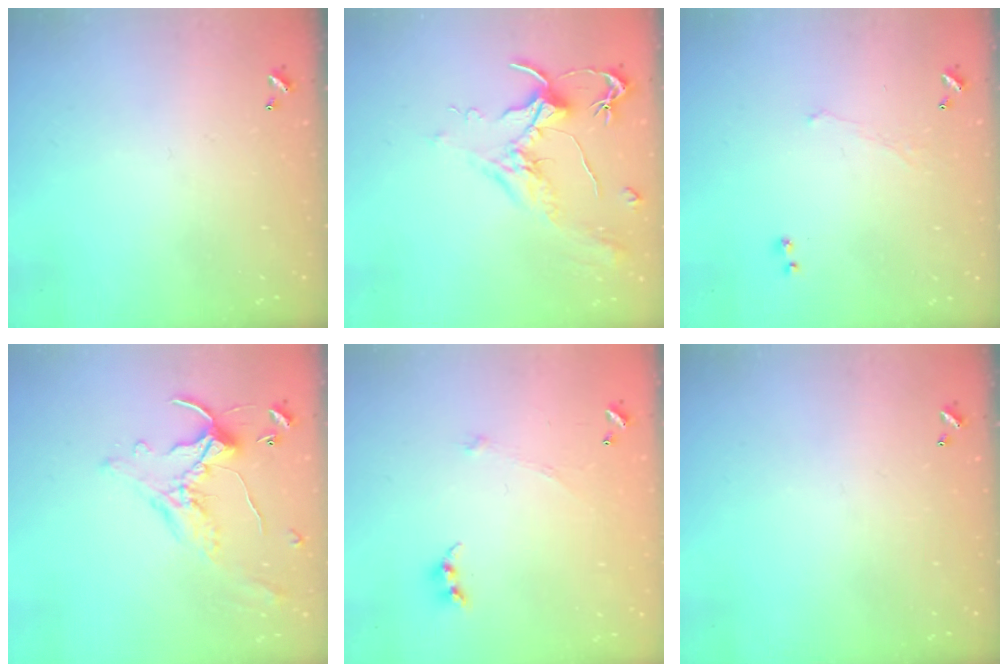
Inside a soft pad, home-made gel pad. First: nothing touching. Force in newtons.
{"total": 2.0, "press": 1.8, "slide": 0.8}
{"total": 0.7, "press": 0.2, "slide": 0.7}
{"total": 1.6, "press": 1.2, "slide": 1.0}
{"total": 3.9, "press": 3.9, "slide": 0.3}
{"total": 0.0}